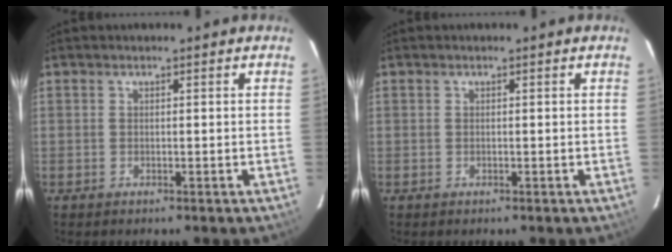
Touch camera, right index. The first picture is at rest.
{"total": 0.0}